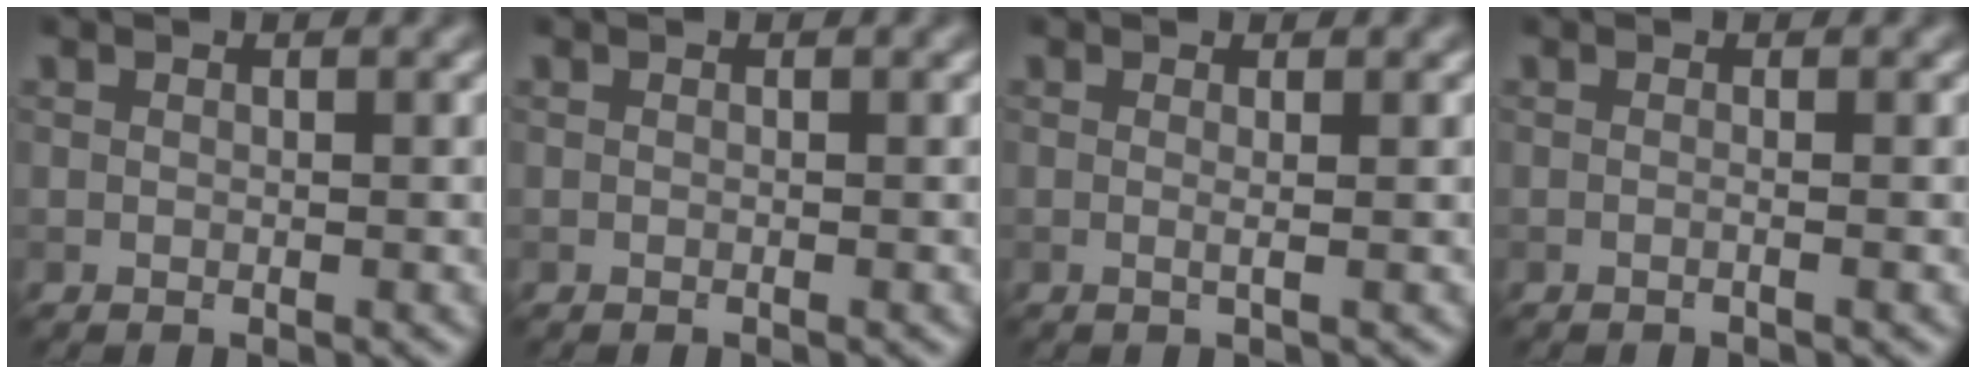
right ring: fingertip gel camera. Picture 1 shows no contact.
{"total": 0.0}
{"total": 1.0, "force": [0.2, 0.3, 1.0], "torque": [-0.013, -0.007, -0.011]}
{"total": 1.2, "force": [0.1, 0.6, 1.0], "torque": [0.006, -0.012, -0.022]}